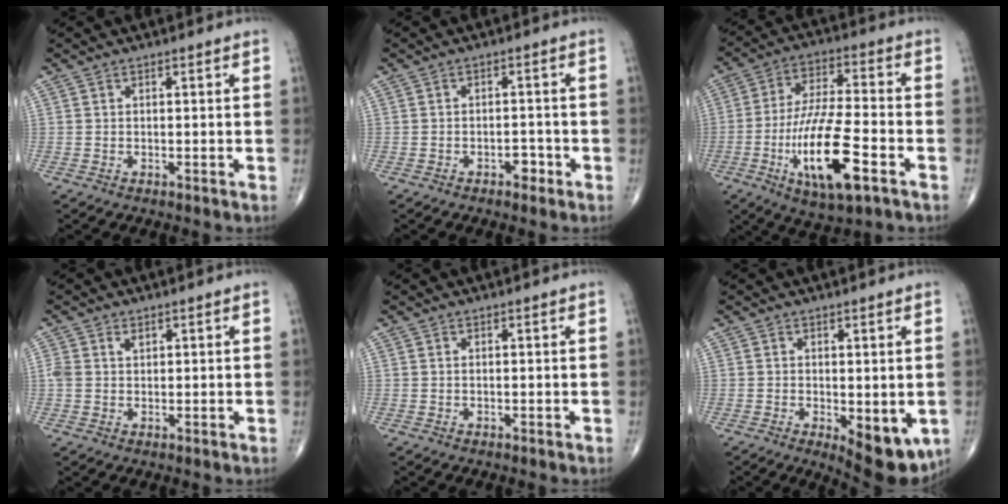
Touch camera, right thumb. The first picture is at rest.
{"total": 3.3, "force": [-1.9, 1.9, 2.0], "torque": [-0.012, 0.019, -0.027]}
{"total": 17.2, "force": [-6.2, 5.1, 15.2], "torque": [-0.290, 0.016, -0.101]}
{"total": 2.6, "force": [1.0, 1.7, 1.6], "torque": [-0.033, 0.005, 0.024]}
{"total": 0.0}
{"total": 9.1, "force": [-2.3, 4.0, 7.8], "torque": [-0.084, -0.017, -0.020]}